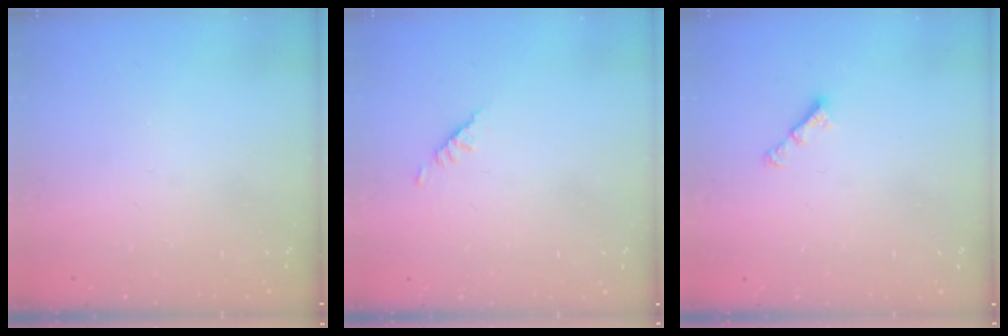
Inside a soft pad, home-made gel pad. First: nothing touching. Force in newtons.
{"total": 1.9, "press": 1.8, "slide": 0.5}
{"total": 3.0, "press": 2.9, "slide": 0.5}